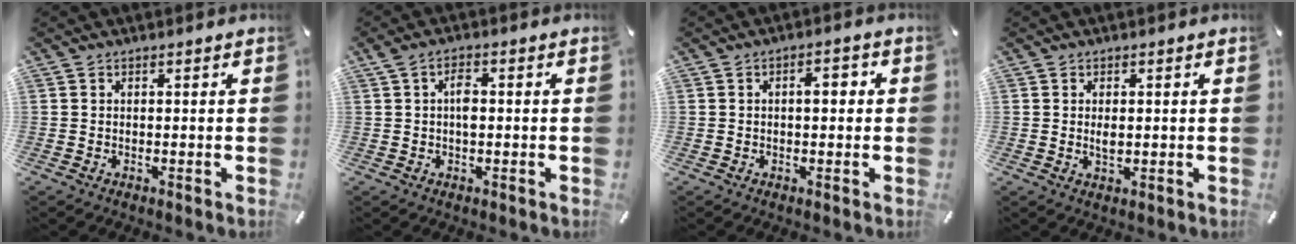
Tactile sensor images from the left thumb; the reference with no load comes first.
{"total": 3.7, "force": [0.2, 1.9, 3.2], "torque": [-0.055, 0.004, 0.001]}
{"total": 3.8, "force": [0.1, 1.9, 3.3], "torque": [-0.040, 0.003, -0.007]}
{"total": 2.2, "force": [0.2, 1.2, 1.8], "torque": [-0.045, -0.001, 0.001]}